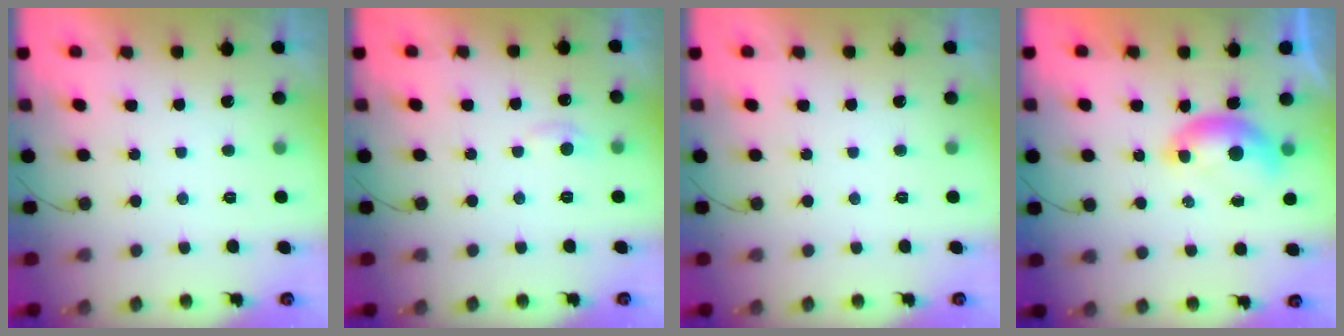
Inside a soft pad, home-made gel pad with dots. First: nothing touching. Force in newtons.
{"total": 5.8, "press": 5.7, "slide": 0.7}
{"total": 0.0}
{"total": 6.7, "press": 6.6, "slide": 0.9}